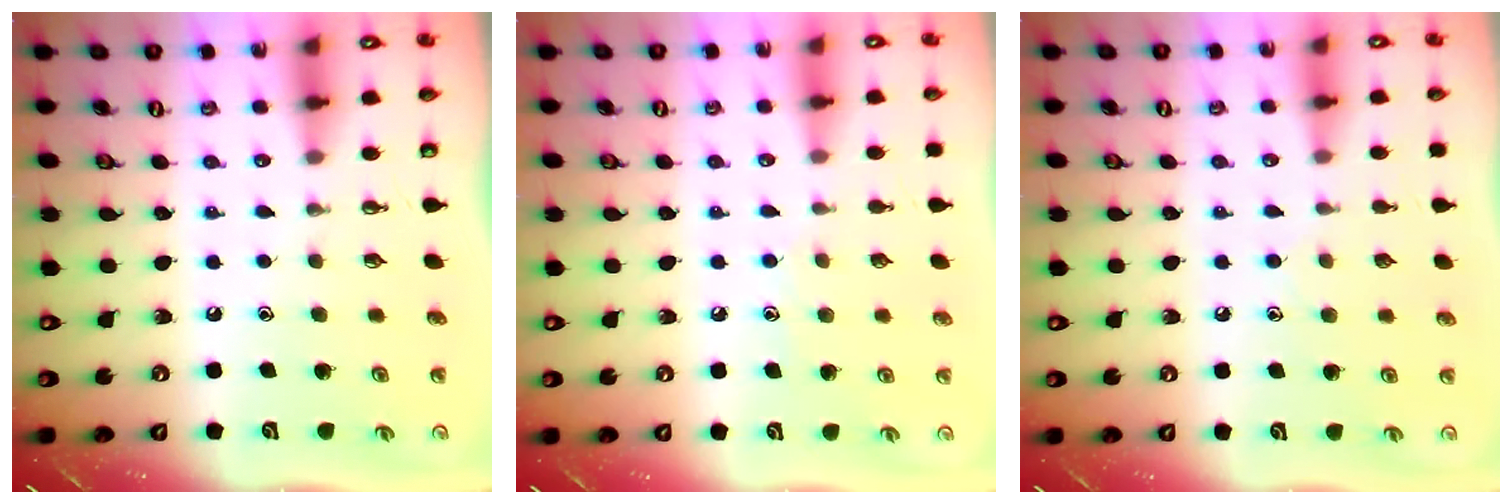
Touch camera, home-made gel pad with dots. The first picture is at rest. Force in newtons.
{"total": 5.7, "press": 5.7, "slide": 0.6}
{"total": 7.9, "press": 7.9, "slide": 0.8}